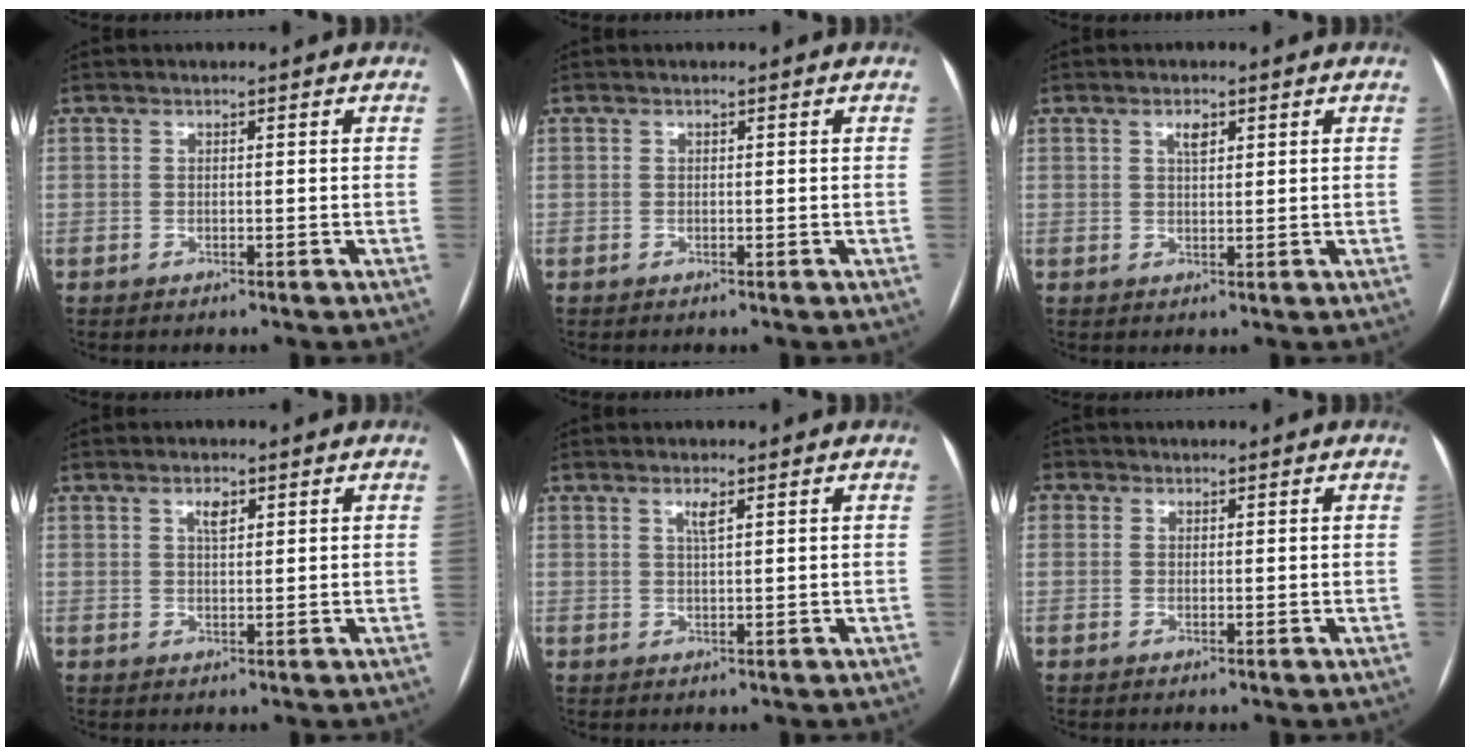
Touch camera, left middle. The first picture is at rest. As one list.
[{"total": 0.0}, {"total": 2.0, "force": [1.1, 0.9, 1.5], "torque": [-0.027, 0.003, 0.018]}, {"total": 2.2, "force": [1.1, 0.9, 1.6], "torque": [-0.029, 0.003, 0.020]}, {"total": 1.8, "force": [1.0, 0.2, 1.5], "torque": [-0.033, 0.001, 0.019]}, {"total": 1.5, "force": [0.5, 1.4, 0.3], "torque": [0.004, 0.003, 0.004]}]